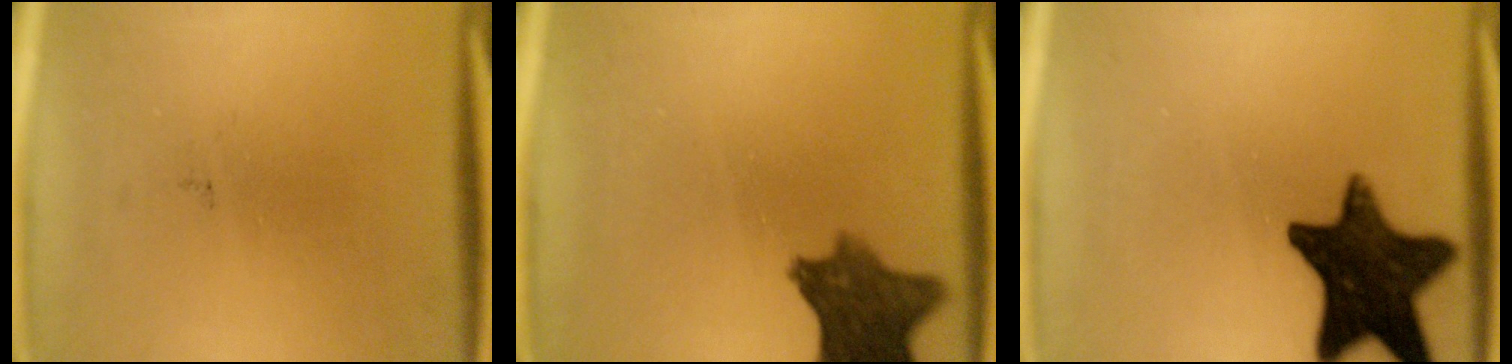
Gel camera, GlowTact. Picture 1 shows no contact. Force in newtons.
{"total": 9.1}
{"total": 15.8}